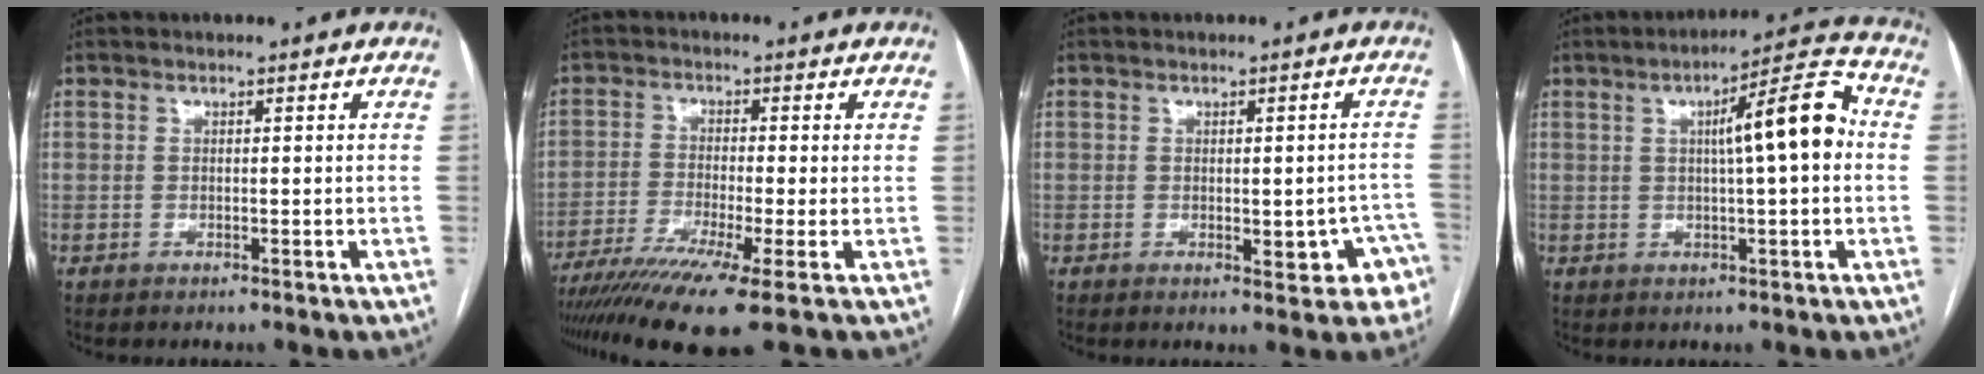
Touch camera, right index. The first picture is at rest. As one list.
[{"total": 11.6, "force": [-7.9, -0.8, 8.4], "torque": [-0.142, -0.025, -0.130]}, {"total": 5.7, "force": [-2.3, 2.4, 4.6], "torque": [-0.036, 0.015, -0.020]}, {"total": 10.2, "force": [1.2, 1.1, 10.1], "torque": [-0.144, 0.028, 0.015]}]